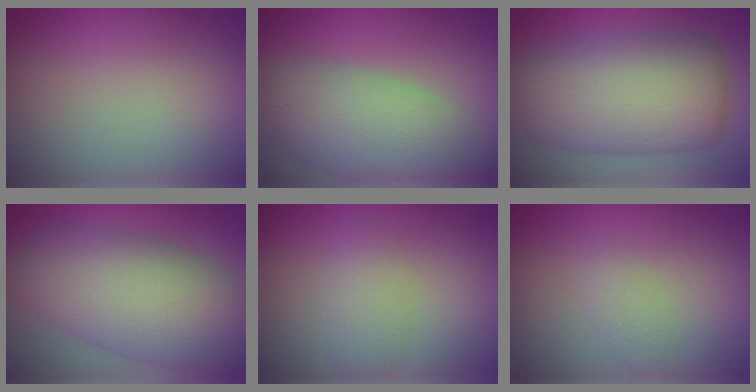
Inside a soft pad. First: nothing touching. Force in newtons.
{"total": 7.9, "press": 7.9, "slide": 0.6}
{"total": 11.4, "press": 11.4, "slide": 0.1}
{"total": 11.3, "press": 11.3, "slide": 0.9}
{"total": 2.7, "press": 2.7, "slide": 0.1}
{"total": 1.6, "press": 1.6, "slide": 0.0}